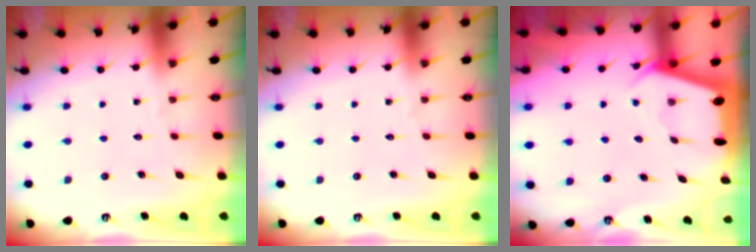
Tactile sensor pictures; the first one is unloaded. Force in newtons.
{"total": 0.0}
{"total": 2.5, "press": 2.5, "slide": 0.3}